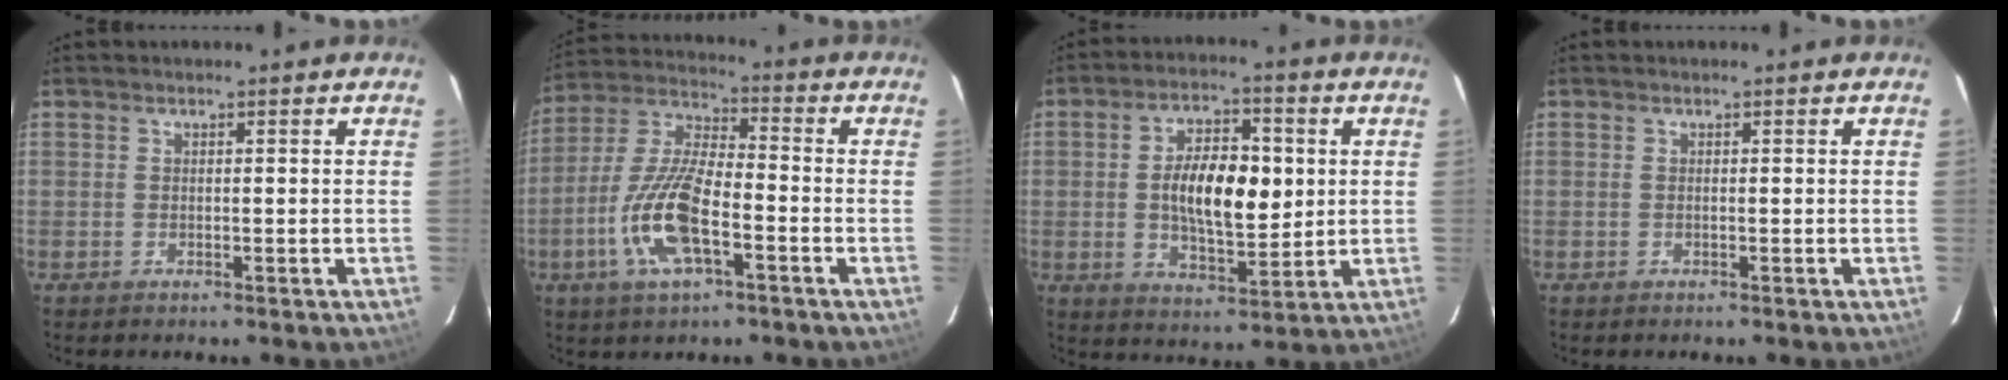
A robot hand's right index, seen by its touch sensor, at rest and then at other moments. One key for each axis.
{"total": 14.3, "fx": -5.4, "fy": 5.0, "fz": 12.2, "tx": -0.262, "ty": -0.006, "tz": -0.107}
{"total": 12.7, "fx": 1.0, "fy": 6.0, "fz": 11.1, "tx": -0.194, "ty": 0.012, "tz": 0.022}
{"total": 0.0}